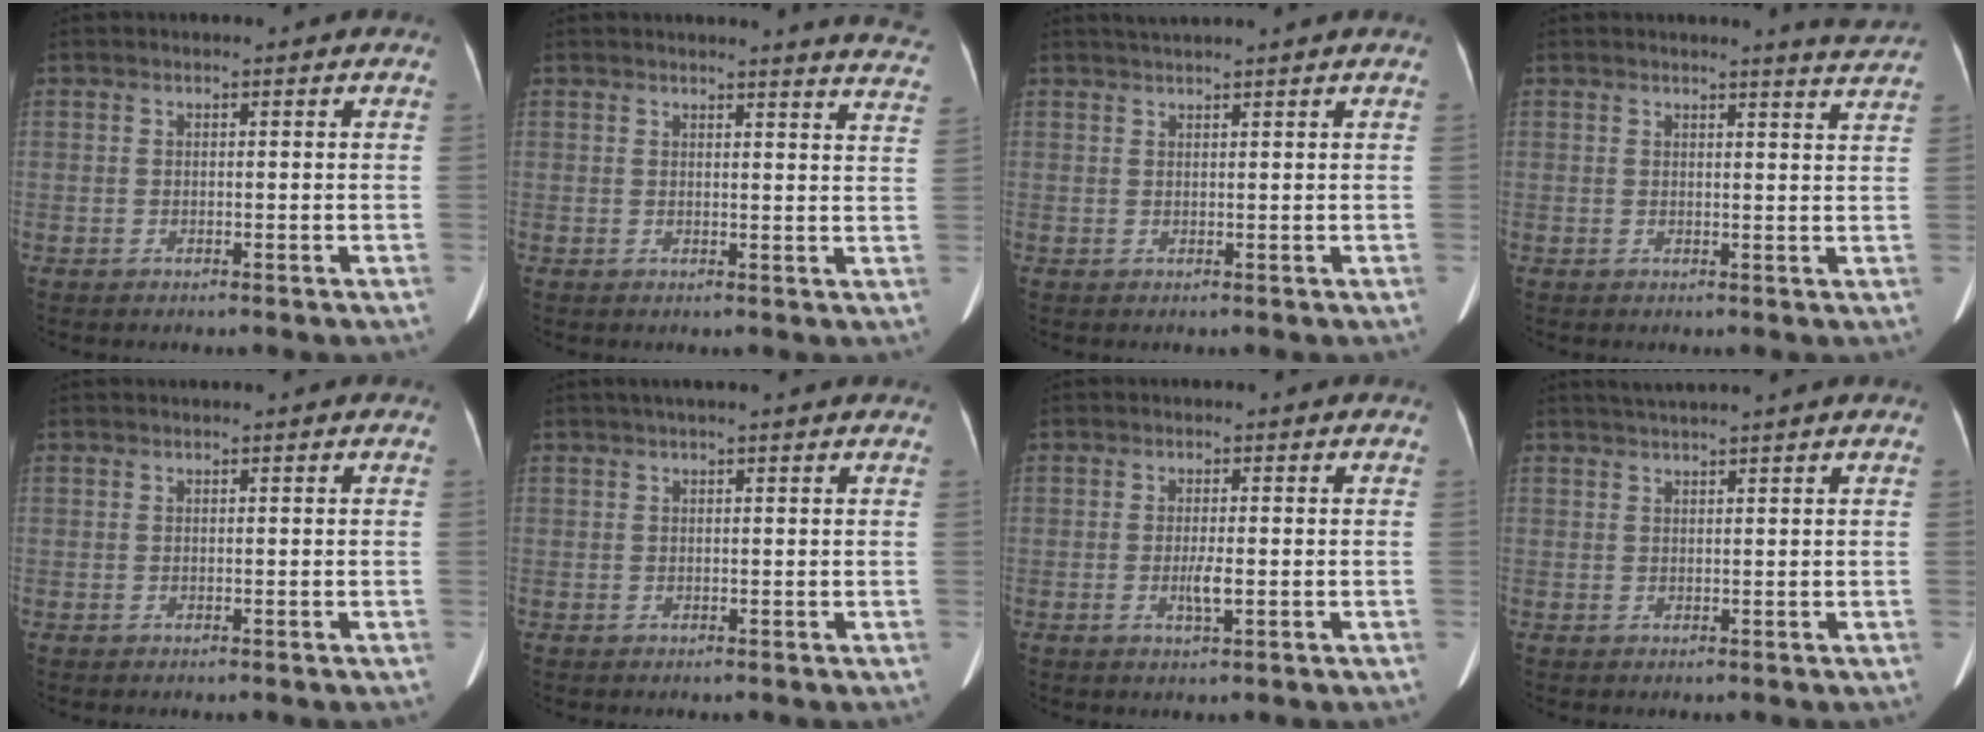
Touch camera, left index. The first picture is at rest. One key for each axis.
{"total": 9.4, "fx": 9.2, "fy": -0.3, "fz": 1.8, "tx": -0.004, "ty": -0.071, "tz": 0.070}
{"total": 3.1, "fx": 2.6, "fy": -0.9, "fz": 1.3, "tx": -0.015, "ty": 0.023, "tz": 0.050}
{"total": 4.1, "fx": 3.9, "fy": -1.1, "fz": 0.7, "tx": -0.016, "ty": -0.023, "tz": 0.030}
{"total": 0.0}
{"total": 5.3, "fx": 4.4, "fy": 0.0, "fz": 3.0, "tx": -0.044, "ty": 0.033, "tz": 0.056}
{"total": 2.4, "fx": -0.5, "fy": 0.4, "fz": 2.3, "tx": -0.047, "ty": -0.003, "tz": -0.006}
{"total": 3.4, "fx": 2.9, "fy": -1.0, "fz": 1.5, "tx": -0.019, "ty": 0.022, "tz": 0.053}